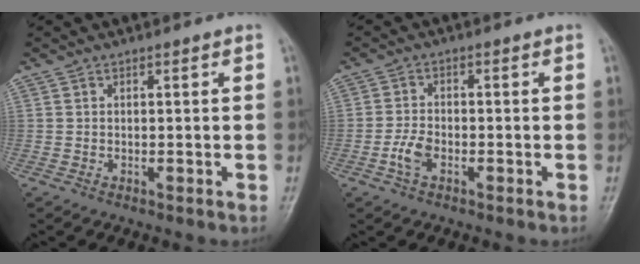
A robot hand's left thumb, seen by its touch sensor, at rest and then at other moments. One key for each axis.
{"total": 3.5, "fx": -1.5, "fy": 1.9, "fz": 2.5, "tx": -0.054, "ty": 0.010, "tz": -0.032}